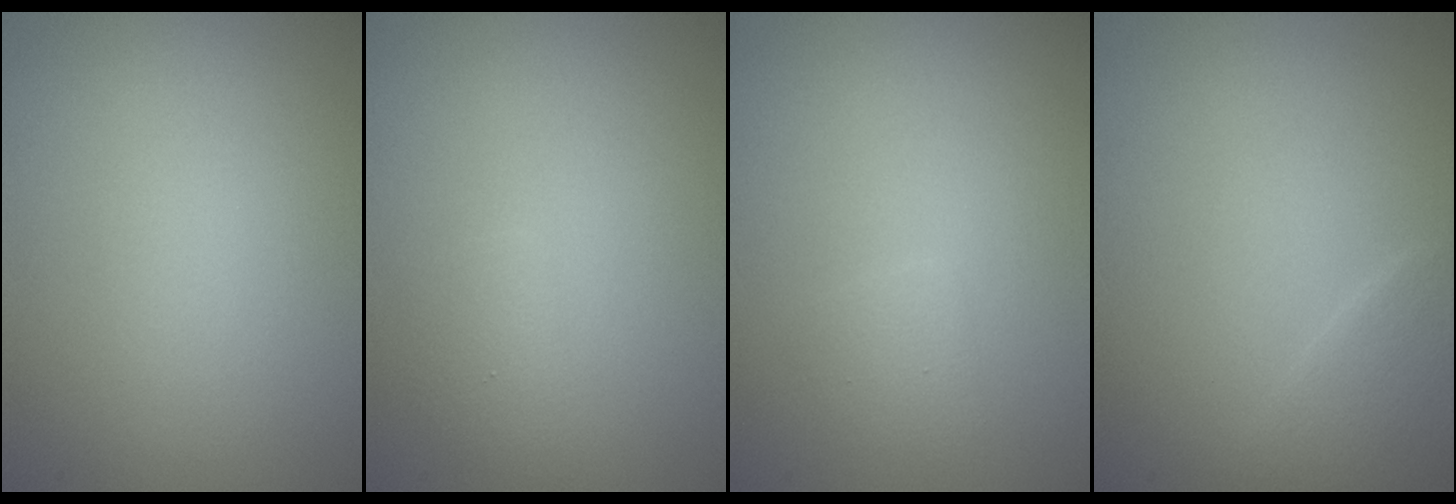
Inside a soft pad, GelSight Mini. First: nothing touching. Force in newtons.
{"total": 1.3, "press": 1.3, "slide": 0.1}
{"total": 1.1, "press": 1.1, "slide": 0.1}
{"total": 2.1, "press": 2.1, "slide": 0.1}